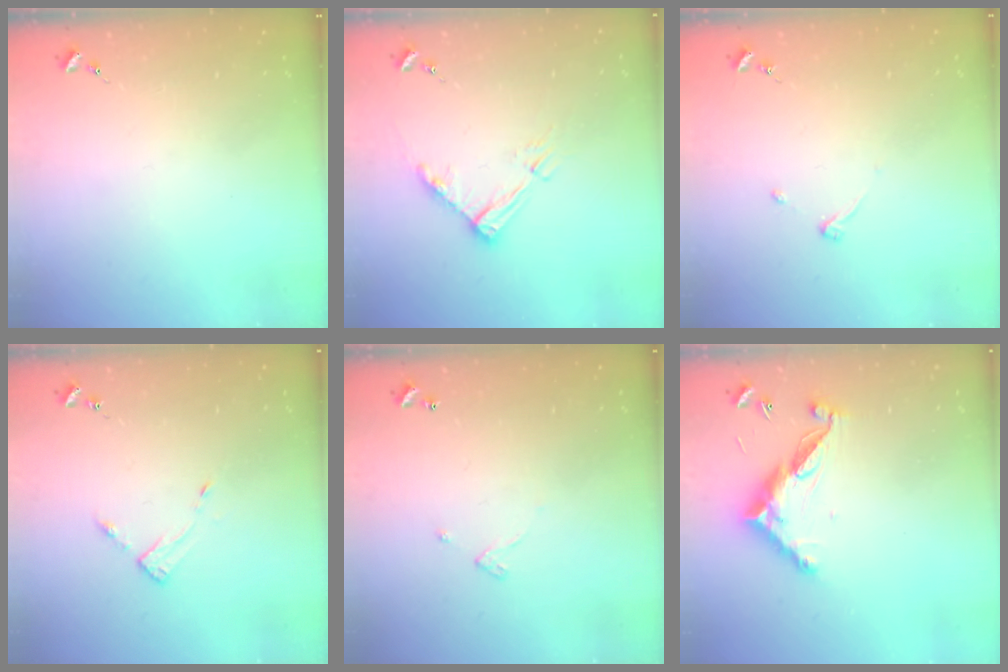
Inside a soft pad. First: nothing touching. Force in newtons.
{"total": 9.8, "press": 9.8, "slide": 1.0}
{"total": 3.2, "press": 3.2, "slide": 0.5}
{"total": 4.6, "press": 4.6, "slide": 0.4}
{"total": 3.2, "press": 3.1, "slide": 0.3}
{"total": 12.8, "press": 12.8, "slide": 0.4}